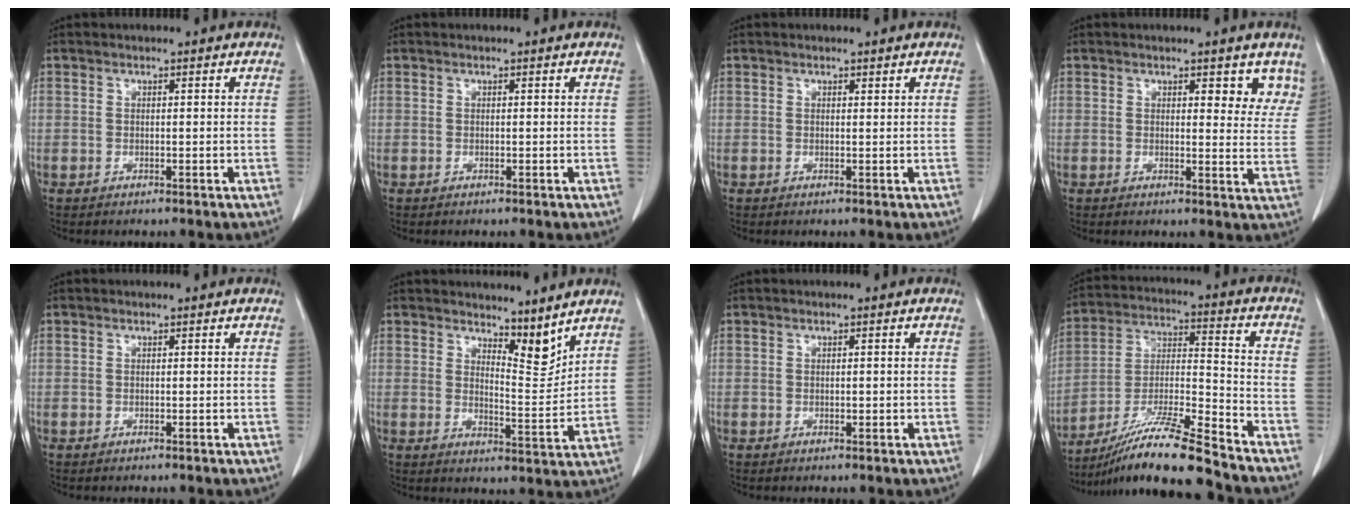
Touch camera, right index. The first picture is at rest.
{"total": 0.0}
{"total": 0.0}
{"total": 5.6, "force": [4.1, 2.2, 3.1], "torque": [-0.012, -0.018, 0.034]}
{"total": 0.0}
{"total": 5.5, "force": [4.8, 1.1, 2.4], "torque": [-0.034, -0.016, 0.083]}
{"total": 0.6, "force": [0.0, 0.4, 0.4], "torque": [-0.004, 0.001, 0.003]}
{"total": 14.9, "force": [-12.7, -1.0, 7.9], "torque": [-0.145, -0.012, -0.229]}